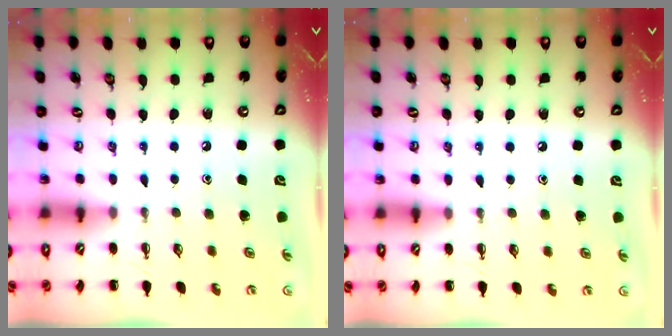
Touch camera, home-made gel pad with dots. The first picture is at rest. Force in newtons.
{"total": 6.0, "press": 5.7, "slide": 2.1}